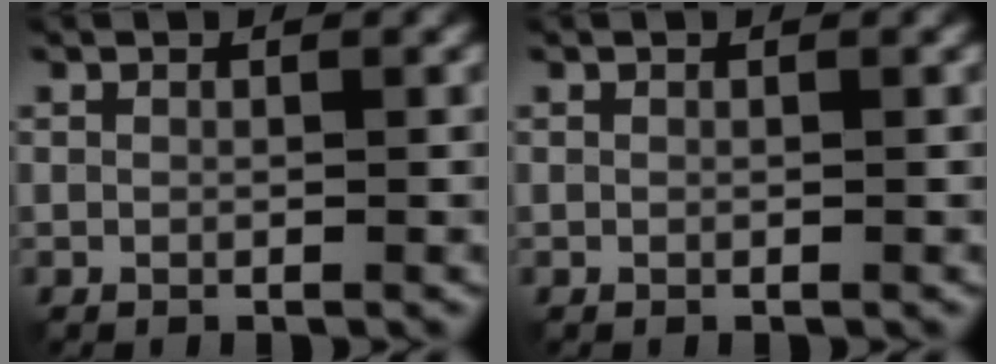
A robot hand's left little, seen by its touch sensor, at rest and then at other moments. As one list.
[{"total": 0.0}]